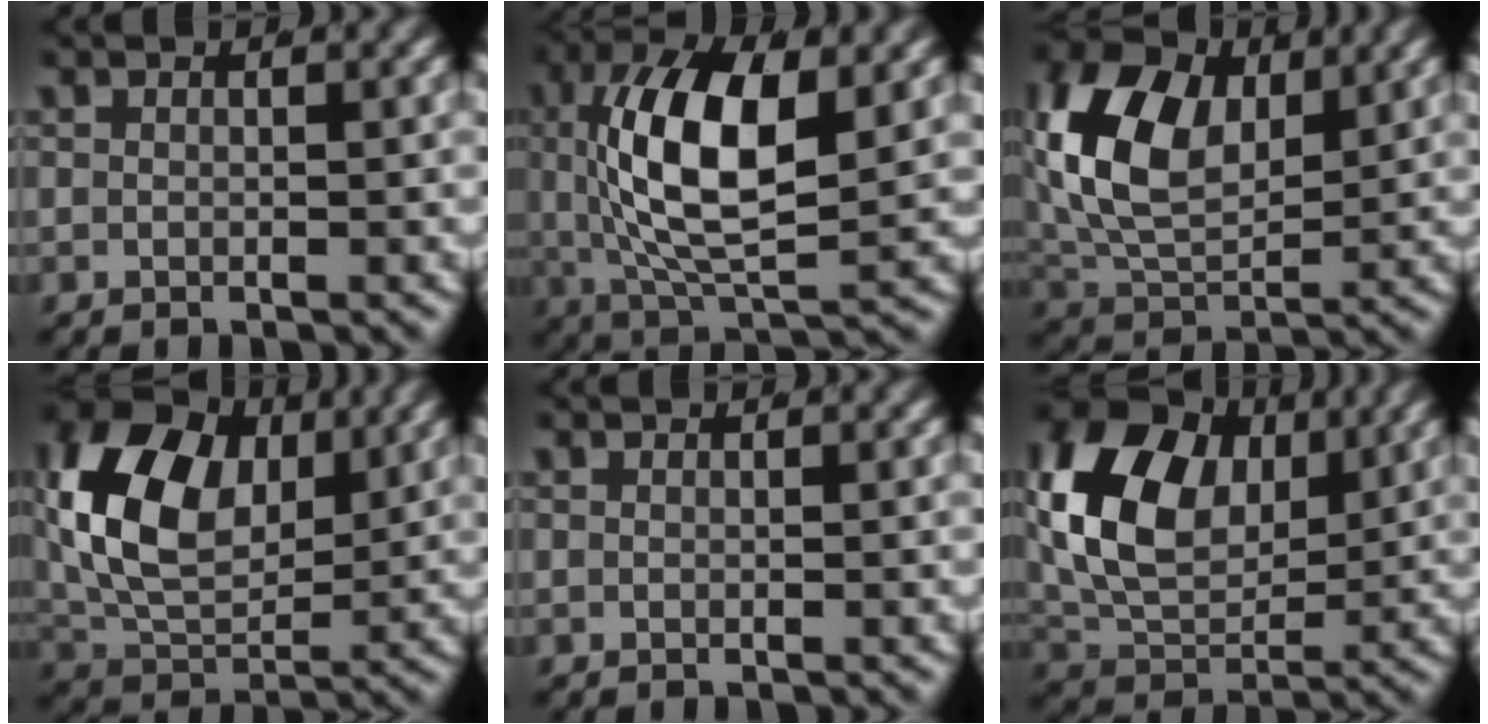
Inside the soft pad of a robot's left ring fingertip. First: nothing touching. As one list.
[{"total": 9.0, "force": [1.2, 3.6, 8.1], "torque": [-0.159, -0.009, 0.032]}, {"total": 9.6, "force": [2.5, 6.3, 6.7], "torque": [-0.145, -0.012, 0.048]}, {"total": 11.4, "force": [3.0, 7.7, 7.9], "torque": [-0.162, -0.011, 0.059]}, {"total": 0.0}, {"total": 12.4, "force": [3.2, 8.7, 8.2], "torque": [-0.169, -0.015, 0.064]}]